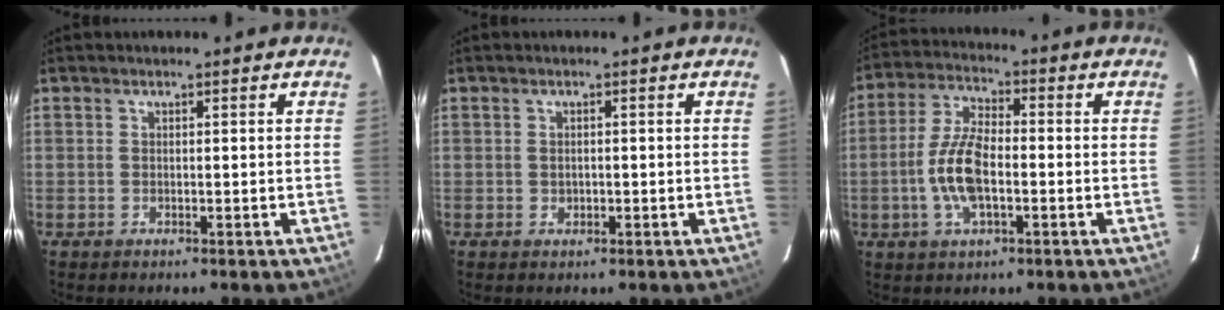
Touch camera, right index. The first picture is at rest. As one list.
[{"total": 0.9, "force": [-0.1, 0.9, 0.3], "torque": [-0.002, 0.001, 0.000]}, {"total": 9.9, "force": [-2.3, 4.1, 8.7], "torque": [-0.183, 0.006, -0.045]}]